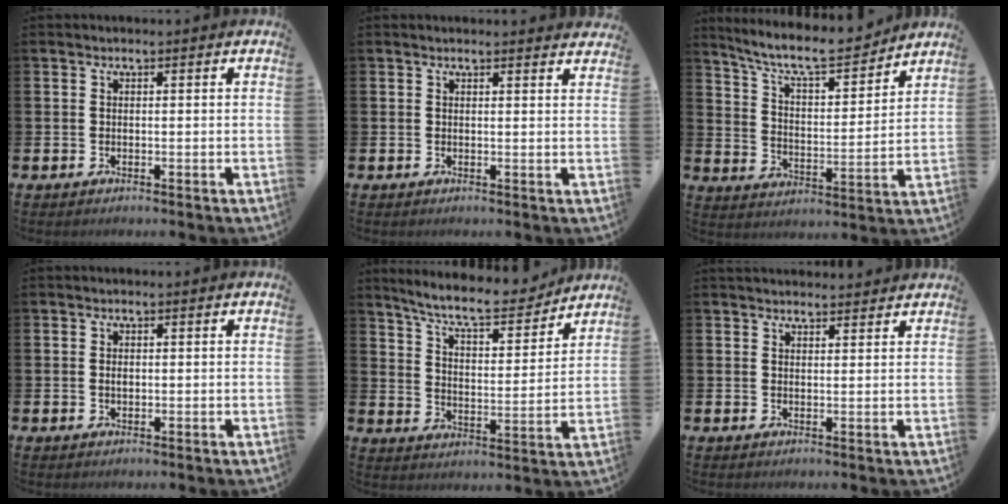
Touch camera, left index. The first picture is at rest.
{"total": 1.1, "force": [1.1, 0.0, 0.0], "torque": [0.009, -0.009, 0.019]}
{"total": 8.8, "force": [8.0, 1.8, 3.3], "torque": [-0.094, -0.053, 0.138]}
{"total": 0.9, "force": [0.0, 0.6, 0.7], "torque": [-0.013, 0.004, -0.001]}
{"total": 8.9, "force": [8.1, 1.6, 3.2], "torque": [-0.083, -0.055, 0.139]}
{"total": 2.2, "force": [2.2, 0.4, 0.0], "torque": [0.006, -0.011, 0.037]}